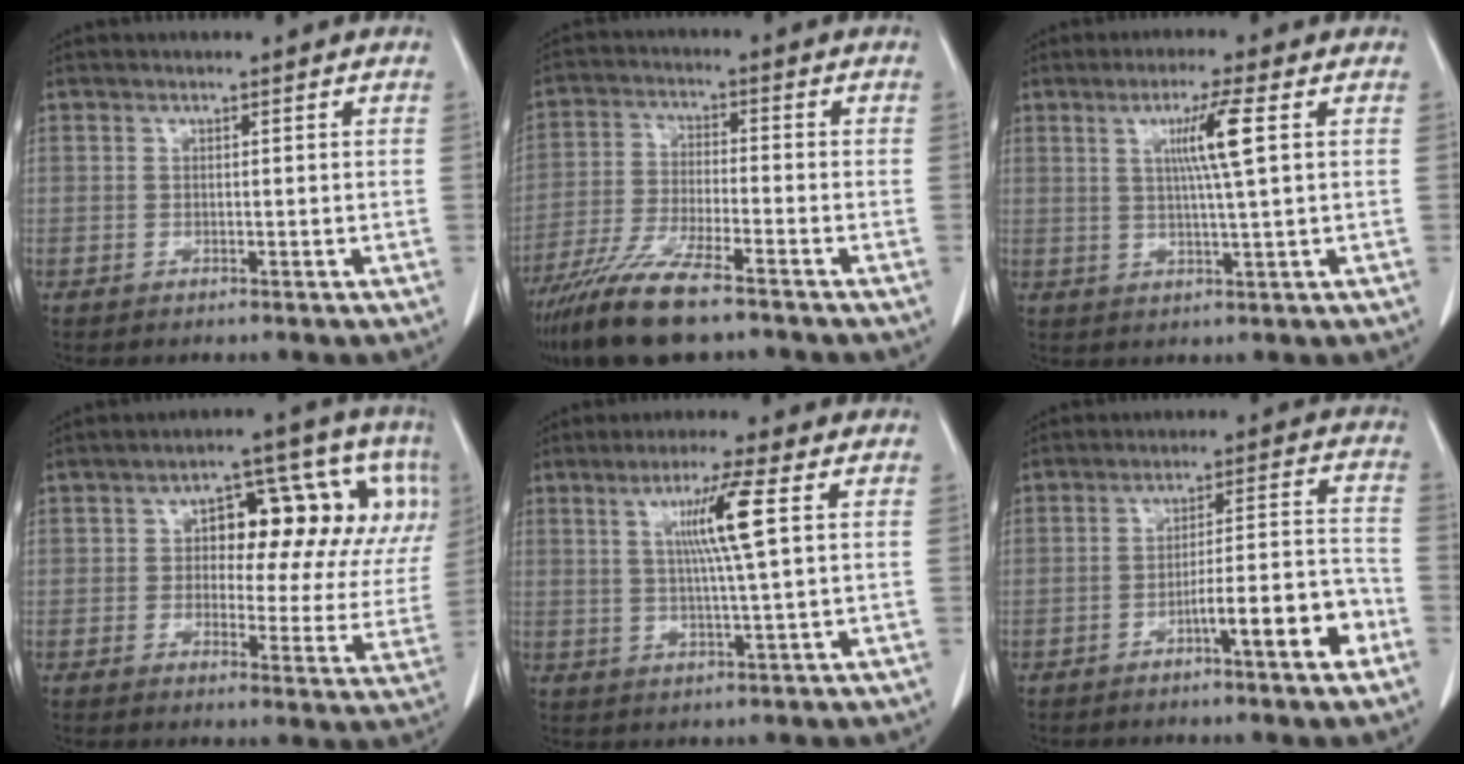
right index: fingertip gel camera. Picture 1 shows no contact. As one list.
[{"total": 11.5, "force": [-8.6, 1.6, 7.4], "torque": [-0.146, -0.031, -0.156]}, {"total": 6.1, "force": [1.7, -0.9, 5.8], "torque": [-0.104, -0.001, 0.030]}, {"total": 16.3, "force": [4.1, 7.5, 13.9], "torque": [-0.157, 0.035, 0.049]}, {"total": 7.4, "force": [2.0, -1.0, 7.1], "torque": [-0.129, 0.000, 0.040]}, {"total": 9.4, "force": [-4.6, 0.6, 8.1], "torque": [-0.119, 0.018, -0.068]}]